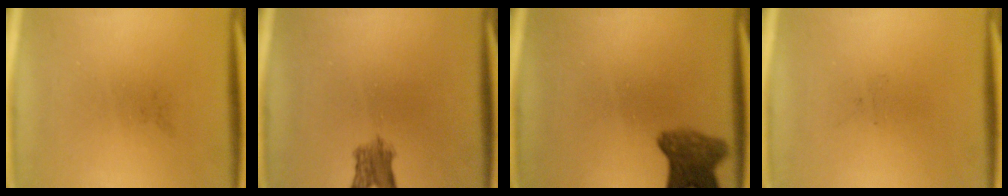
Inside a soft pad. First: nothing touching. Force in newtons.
{"total": 3.2}
{"total": 6.2}
{"total": 0.0}